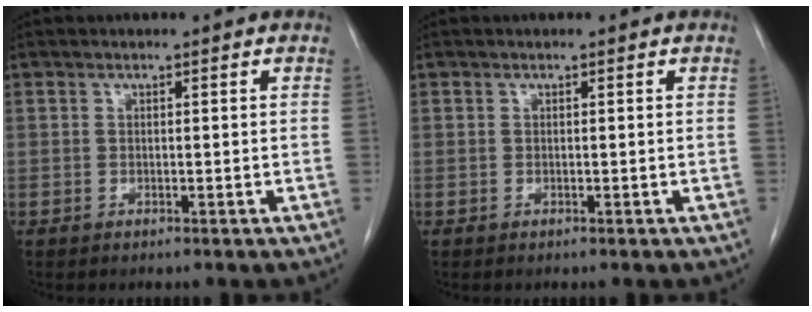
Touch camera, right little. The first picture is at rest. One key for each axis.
{"total": 0.0}